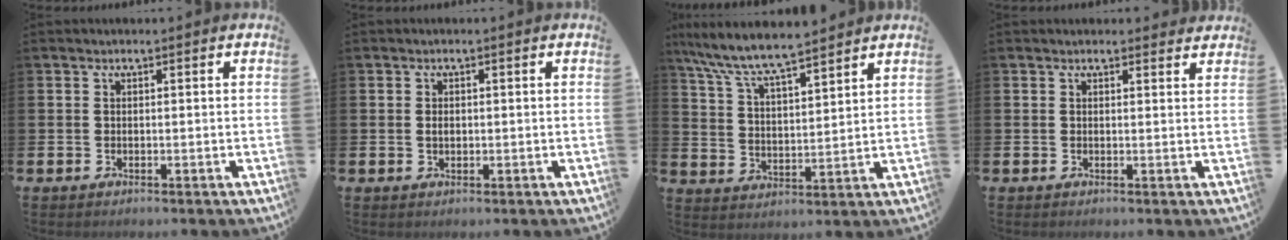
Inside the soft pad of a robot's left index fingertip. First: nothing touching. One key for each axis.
{"total": 1.0, "fx": 0.1, "fy": 0.7, "fz": 0.8, "tx": -0.006, "ty": 0.001, "tz": -0.002}
{"total": 8.1, "fx": 7.6, "fy": 0.8, "fz": 2.7, "tx": -0.083, "ty": -0.043, "tz": 0.135}
{"total": 1.0, "fx": 0.9, "fy": 0.3, "fz": 0.1, "tx": 0.008, "ty": -0.001, "tz": 0.015}